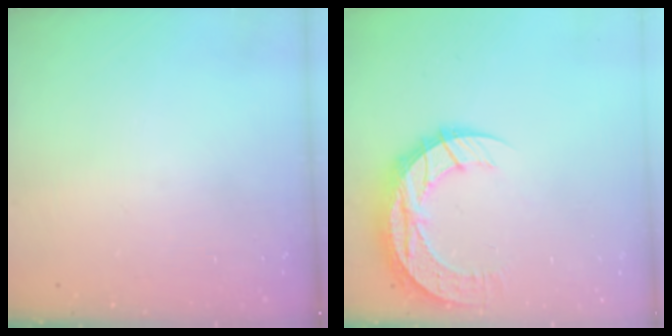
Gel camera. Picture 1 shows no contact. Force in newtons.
{"total": 12.2, "press": 12.2, "slide": 0.9}